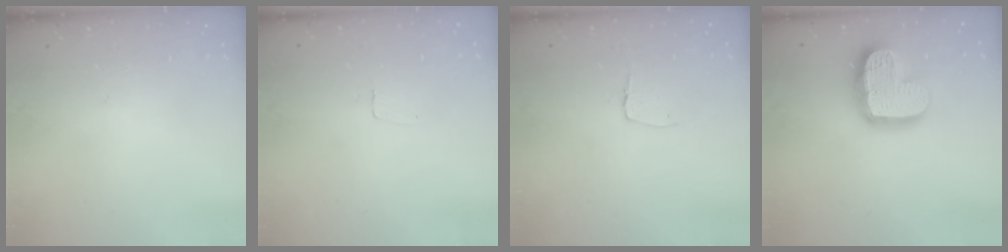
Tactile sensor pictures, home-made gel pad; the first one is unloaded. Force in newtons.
{"total": 3.0, "press": 3.0, "slide": 0.2}
{"total": 5.4, "press": 5.3, "slide": 0.5}
{"total": 17.0, "press": 17.0, "slide": 1.3}